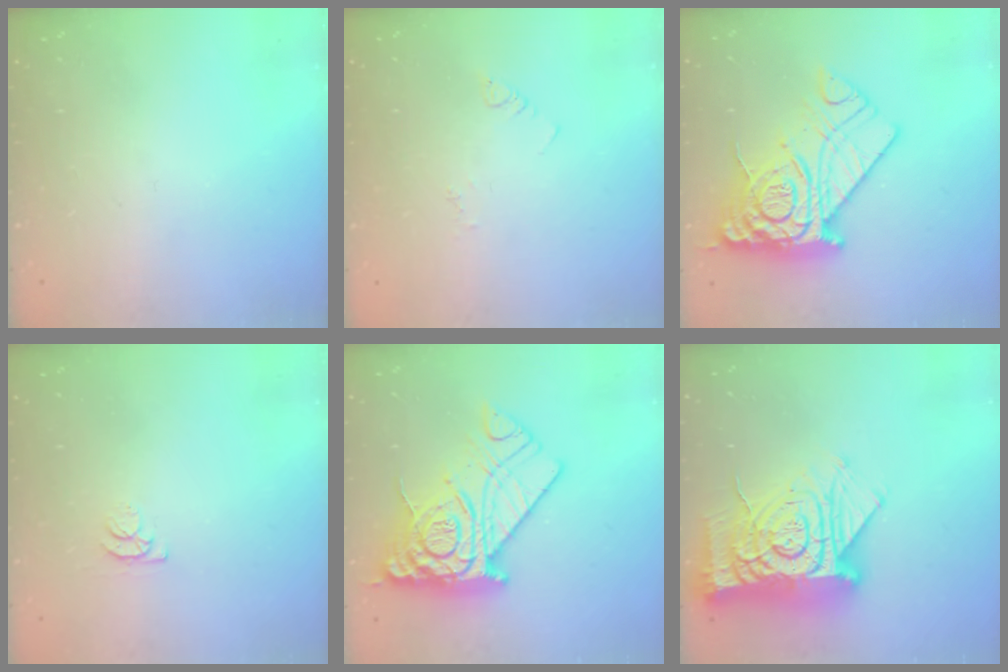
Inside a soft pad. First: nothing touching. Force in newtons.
{"total": 2.5, "press": 2.5, "slide": 0.4}
{"total": 21.4, "press": 21.3, "slide": 2.0}
{"total": 4.3, "press": 4.2, "slide": 0.5}
{"total": 21.4, "press": 21.3, "slide": 2.0}
{"total": 21.4, "press": 21.3, "slide": 2.0}